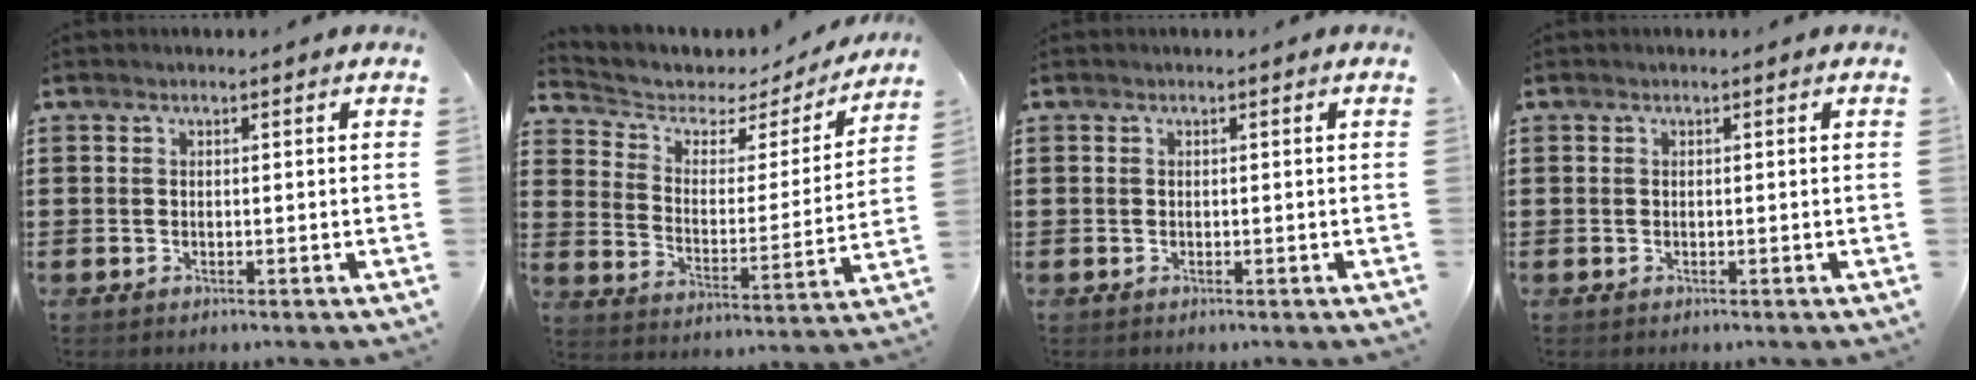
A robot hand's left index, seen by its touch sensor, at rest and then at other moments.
{"total": 4.0, "force": [3.0, 2.4, 1.1], "torque": [-0.046, -0.020, 0.046]}
{"total": 0.0}
{"total": 0.0}